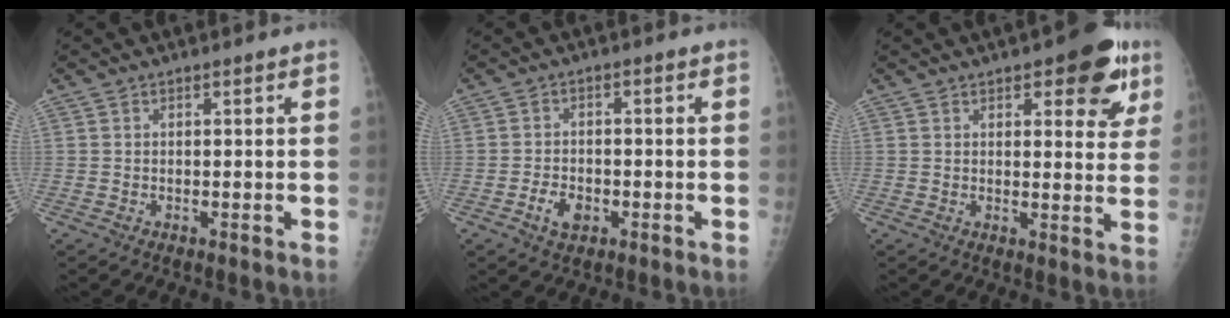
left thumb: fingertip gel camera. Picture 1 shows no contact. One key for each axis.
{"total": 4.3, "fx": -1.9, "fy": 2.8, "fz": 2.6, "tx": -0.039, "ty": 0.012, "tz": -0.032}
{"total": 10.6, "fx": 5.4, "fy": 4.3, "fz": 8.0, "tx": -0.057, "ty": -0.016, "tz": 0.059}